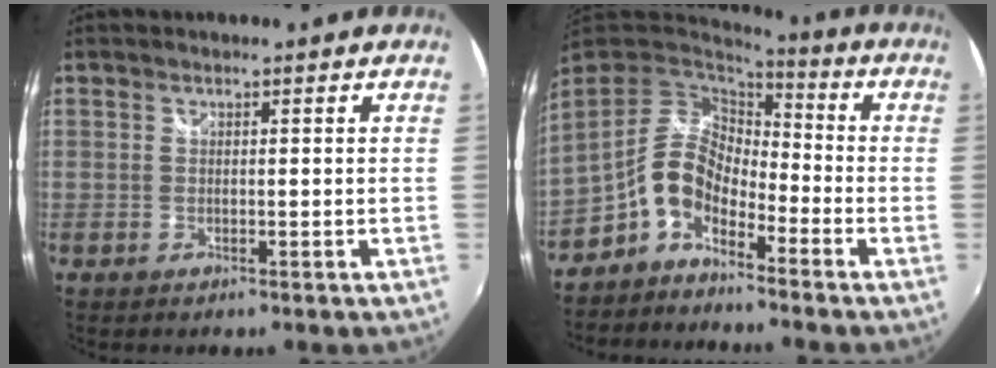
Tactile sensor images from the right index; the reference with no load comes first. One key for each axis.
{"total": 9.0, "fx": -4.9, "fy": 4.9, "fz": 5.8, "tx": -0.116, "ty": 0.020, "tz": -0.103}